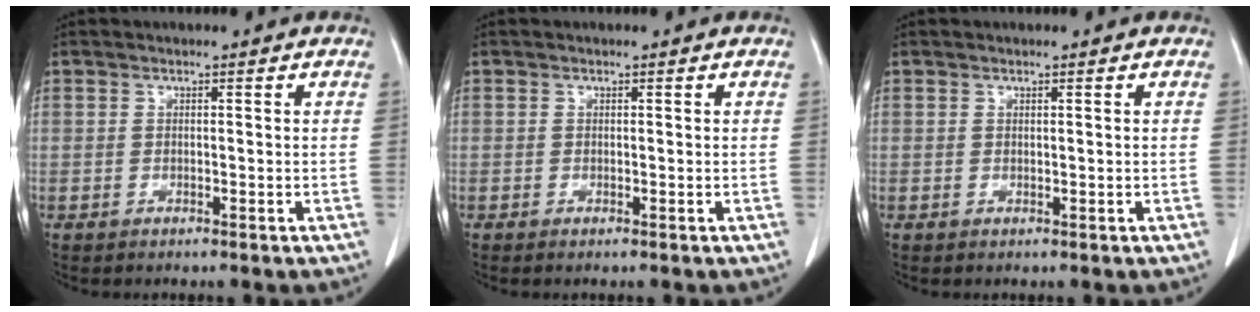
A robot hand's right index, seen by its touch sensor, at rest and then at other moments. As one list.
[{"total": 0.0}, {"total": 0.0}]